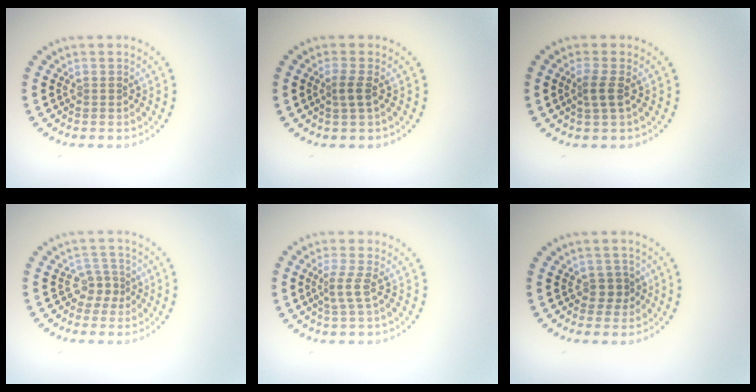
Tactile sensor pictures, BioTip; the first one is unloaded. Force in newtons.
{"total": 1.4, "press": 1.1, "slide": 0.8}
{"total": 1.7, "press": 1.3, "slide": 1.0}
{"total": 2.0, "press": 1.4, "slide": 1.4}
{"total": 1.8, "press": 1.2, "slide": 1.3}
{"total": 1.5, "press": 1.3, "slide": 0.8}